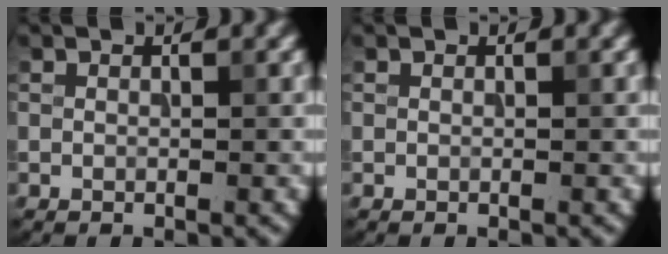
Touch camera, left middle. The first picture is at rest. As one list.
[{"total": 0.0}]